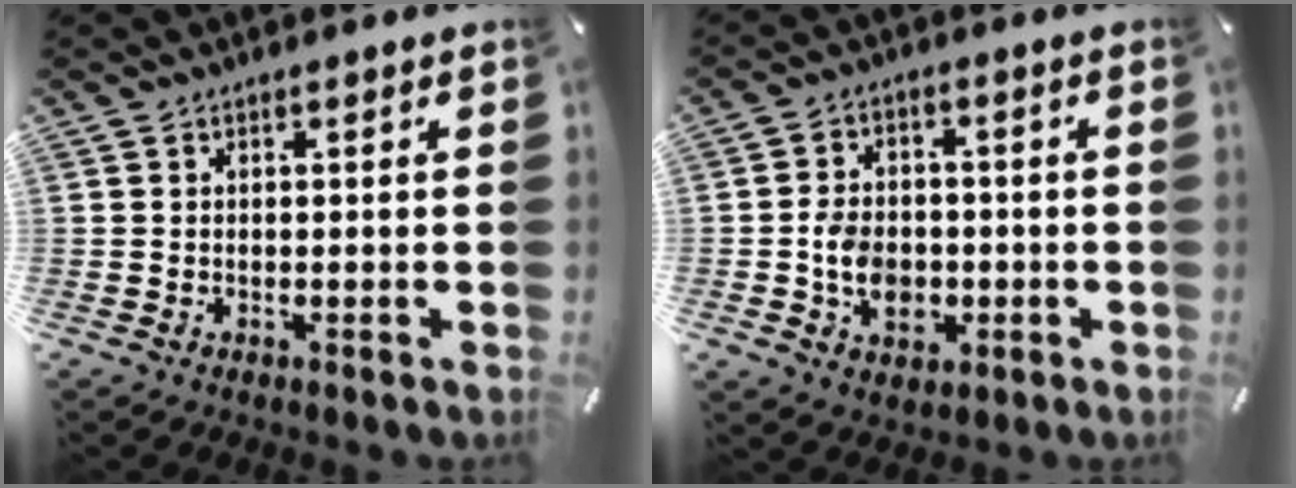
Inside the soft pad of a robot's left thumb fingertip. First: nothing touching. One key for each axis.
{"total": 8.4, "fx": -1.9, "fy": 6.8, "fz": 4.6, "tx": -0.101, "ty": 0.011, "tz": -0.034}